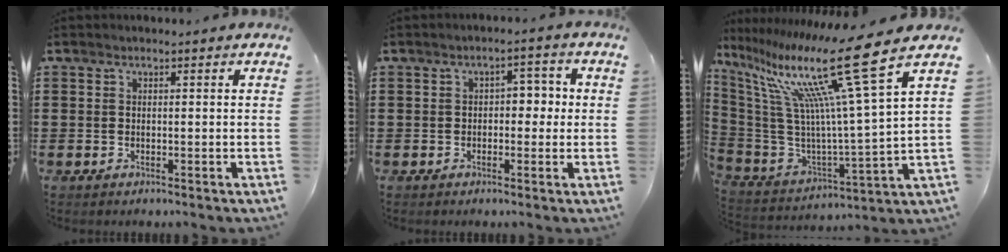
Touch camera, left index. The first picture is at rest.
{"total": 3.5, "force": [-0.2, 2.3, 2.6], "torque": [-0.049, 0.008, -0.013]}
{"total": 20.0, "force": [12.3, 1.2, 15.8], "torque": [-0.312, -0.075, 0.182]}